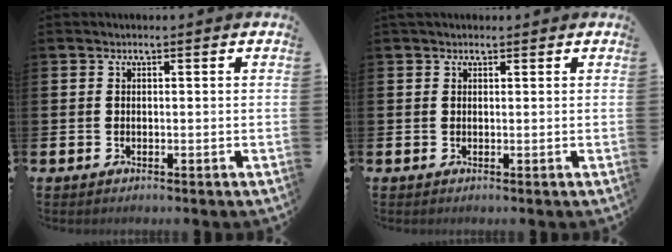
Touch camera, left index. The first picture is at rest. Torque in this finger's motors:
{"motor_torque": [0.33, -0.48, 0.25, 0.20]}